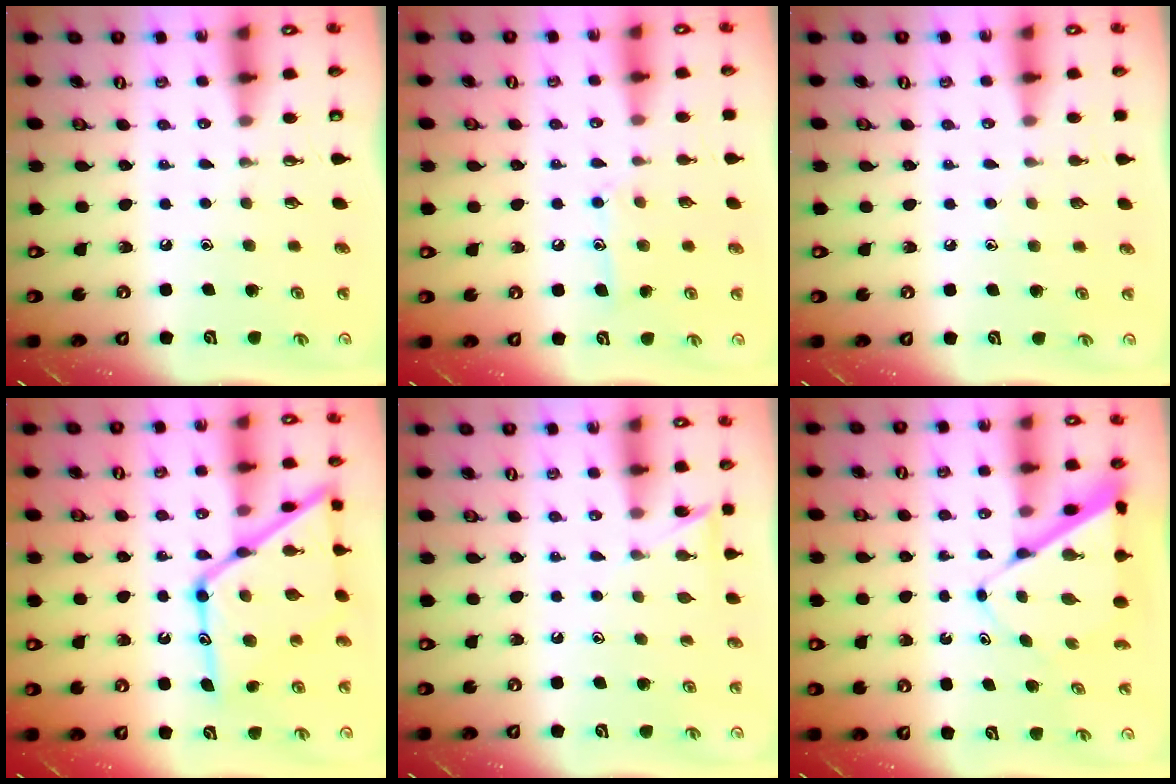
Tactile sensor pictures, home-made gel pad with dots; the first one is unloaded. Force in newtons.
{"total": 8.8, "press": 8.7, "slide": 0.7}
{"total": 4.3, "press": 4.3, "slide": 0.5}
{"total": 22.1, "press": 22.0, "slide": 1.8}
{"total": 6.1, "press": 6.1, "slide": 0.5}
{"total": 7.6, "press": 7.6, "slide": 0.4}